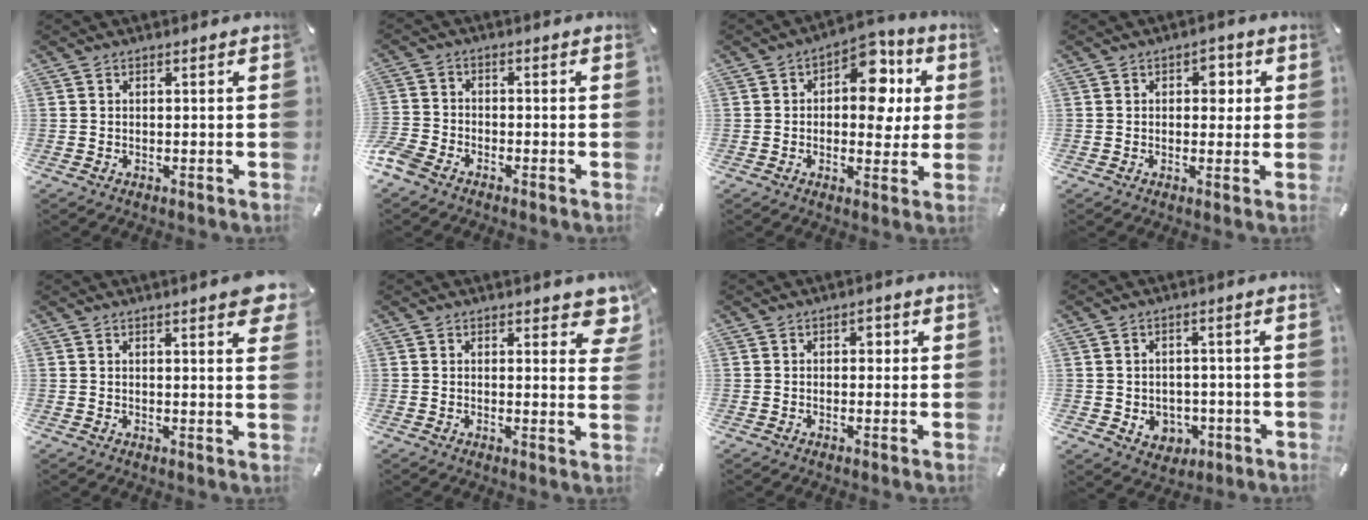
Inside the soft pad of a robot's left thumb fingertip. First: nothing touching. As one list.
[{"total": 4.2, "force": [-3.2, 2.2, 1.6], "torque": [-0.048, 0.009, -0.066]}, {"total": 13.0, "force": [3.1, 8.2, 9.6], "torque": [-0.116, -0.019, 0.049]}, {"total": 3.9, "force": [0.7, 2.7, 2.8], "torque": [-0.018, -0.006, 0.000]}, {"total": 4.6, "force": [3.0, 0.9, 3.4], "torque": [-0.040, -0.022, 0.046]}, {"total": 7.2, "force": [4.6, 3.4, 4.3], "torque": [-0.032, -0.034, 0.073]}, {"total": 1.8, "force": [0.3, 1.3, 1.2], "torque": [-0.010, 0.001, -0.001]}, {"total": 5.0, "force": [-0.6, 4.6, 1.8], "torque": [-0.011, 0.004, -0.011]}]